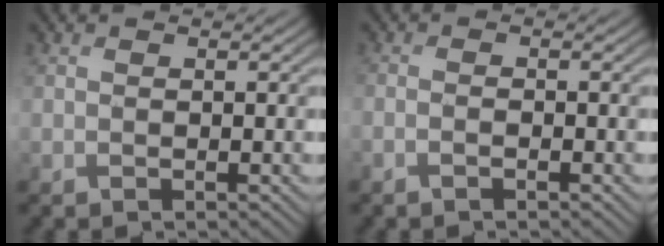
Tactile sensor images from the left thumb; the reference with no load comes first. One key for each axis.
{"total": 1.0, "fx": -1.0, "fy": -0.1, "fz": 0.1, "tx": 0.003, "ty": 0.001, "tz": -0.024}